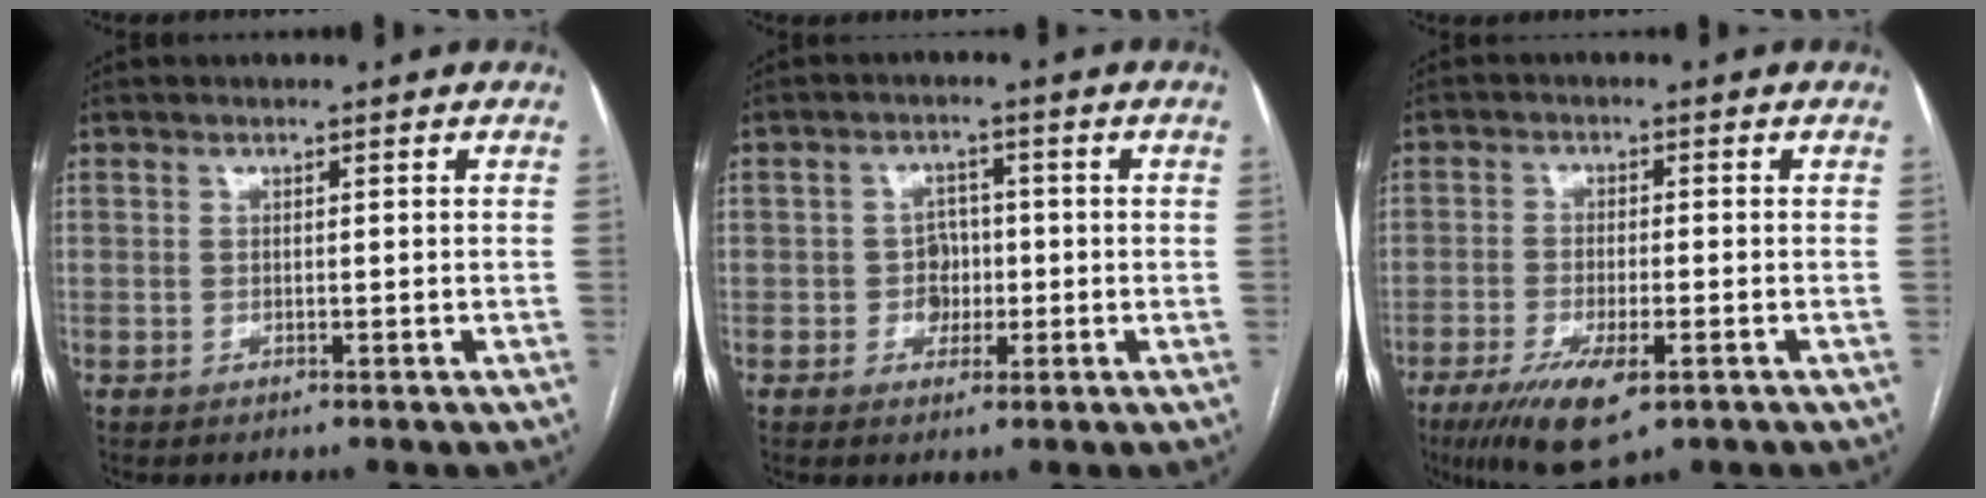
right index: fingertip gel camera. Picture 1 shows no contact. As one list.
[{"total": 3.5, "force": [-0.6, 3.2, 1.4], "torque": [-0.013, 0.011, -0.007]}, {"total": 9.6, "force": [-5.3, 2.7, 7.6], "torque": [-0.131, -0.020, -0.086]}]